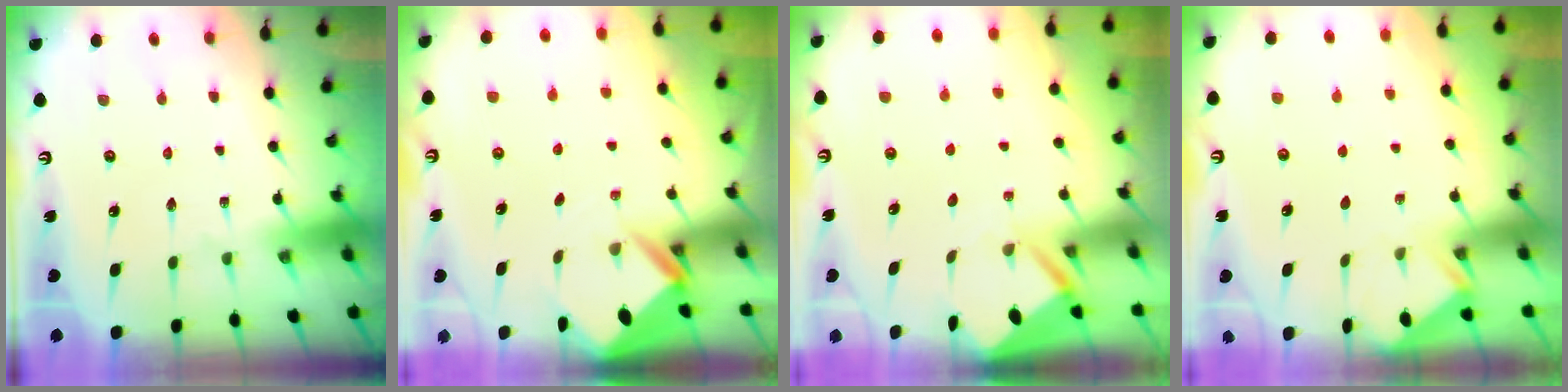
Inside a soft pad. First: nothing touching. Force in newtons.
{"total": 2.6, "press": 2.6, "slide": 0.2}
{"total": 3.7, "press": 3.7, "slide": 0.3}
{"total": 1.6, "press": 1.6, "slide": 0.1}